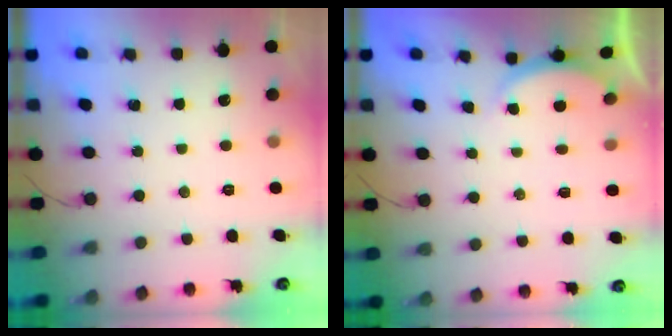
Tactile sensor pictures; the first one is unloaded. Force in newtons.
{"total": 2.4, "press": 2.4, "slide": 0.6}